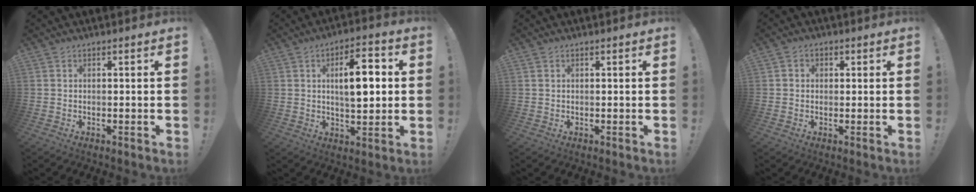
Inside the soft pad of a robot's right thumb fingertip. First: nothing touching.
{"total": 11.4, "force": [1.6, 4.9, 10.2], "torque": [-0.155, 0.002, 0.019]}
{"total": 0.6, "force": [0.4, 0.4, 0.2], "torque": [-0.011, 0.004, 0.009]}
{"total": 1.8, "force": [0.0, 1.7, 0.5], "torque": [-0.003, 0.004, -0.001]}